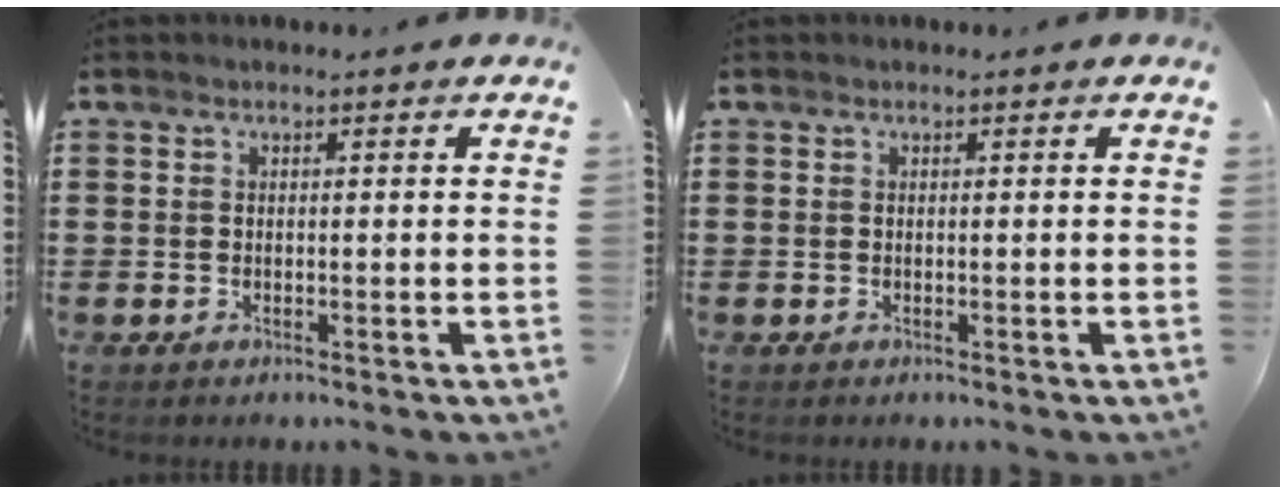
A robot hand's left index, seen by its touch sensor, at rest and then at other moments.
{"total": 0.0}